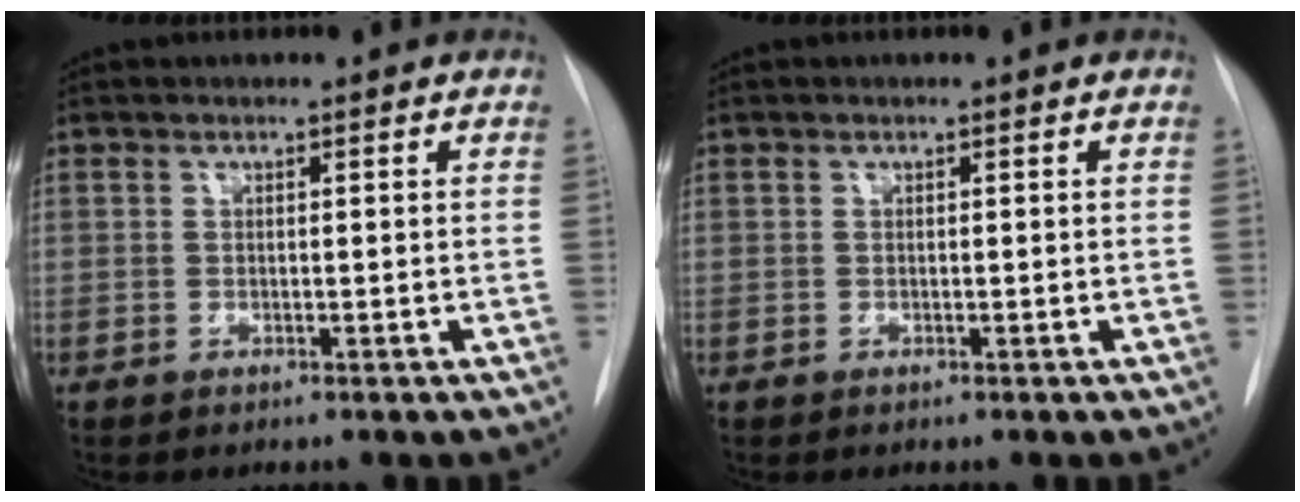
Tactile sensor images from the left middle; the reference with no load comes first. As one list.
[{"total": 0.0}]